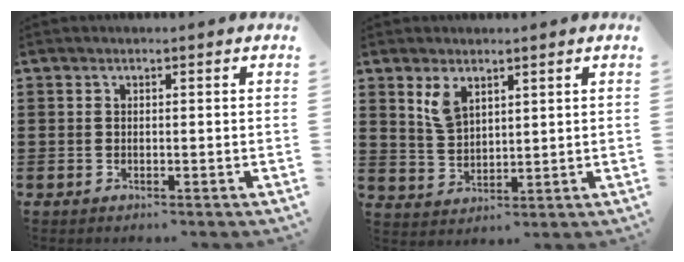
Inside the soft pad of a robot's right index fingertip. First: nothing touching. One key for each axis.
{"total": 4.3, "fx": 2.6, "fy": 2.3, "fz": 2.5, "tx": -0.057, "ty": 0.006, "tz": 0.048}